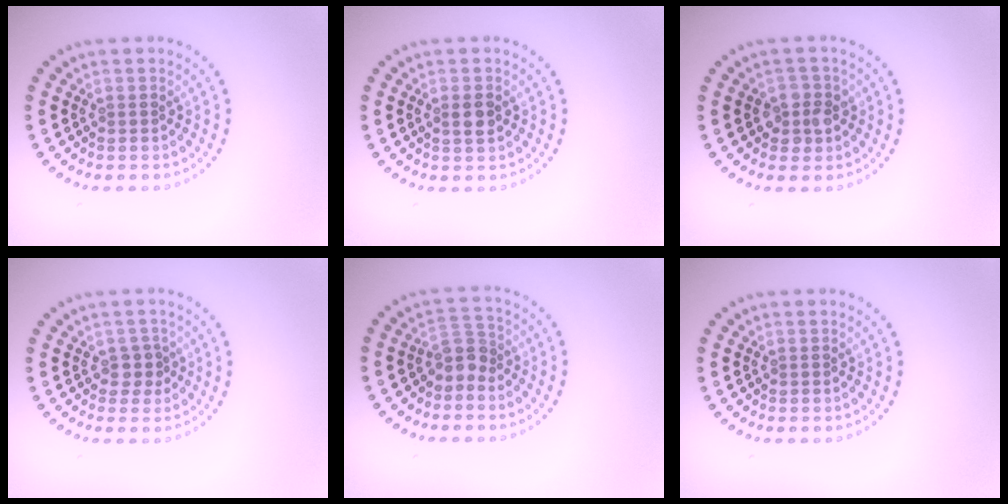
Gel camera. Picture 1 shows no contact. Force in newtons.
{"total": 1.5, "press": 1.4, "slide": 0.5}
{"total": 2.3, "press": 2.1, "slide": 0.8}
{"total": 1.5, "press": 1.2, "slide": 0.9}
{"total": 2.2, "press": 1.8, "slide": 1.4}
{"total": 0.0}